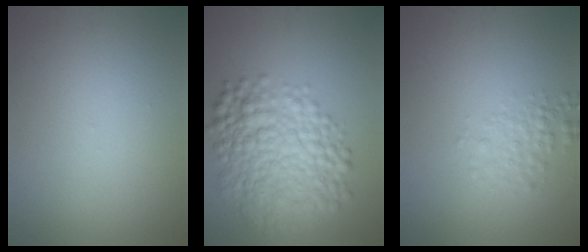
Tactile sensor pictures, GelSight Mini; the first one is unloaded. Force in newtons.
{"total": 8.6, "press": 8.6, "slide": 0.1}
{"total": 2.0, "press": 2.0, "slide": 0.1}